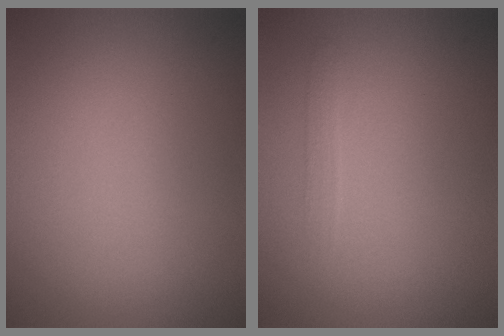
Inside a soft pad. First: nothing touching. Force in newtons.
{"total": 0.9, "press": 0.8, "slide": 0.1}